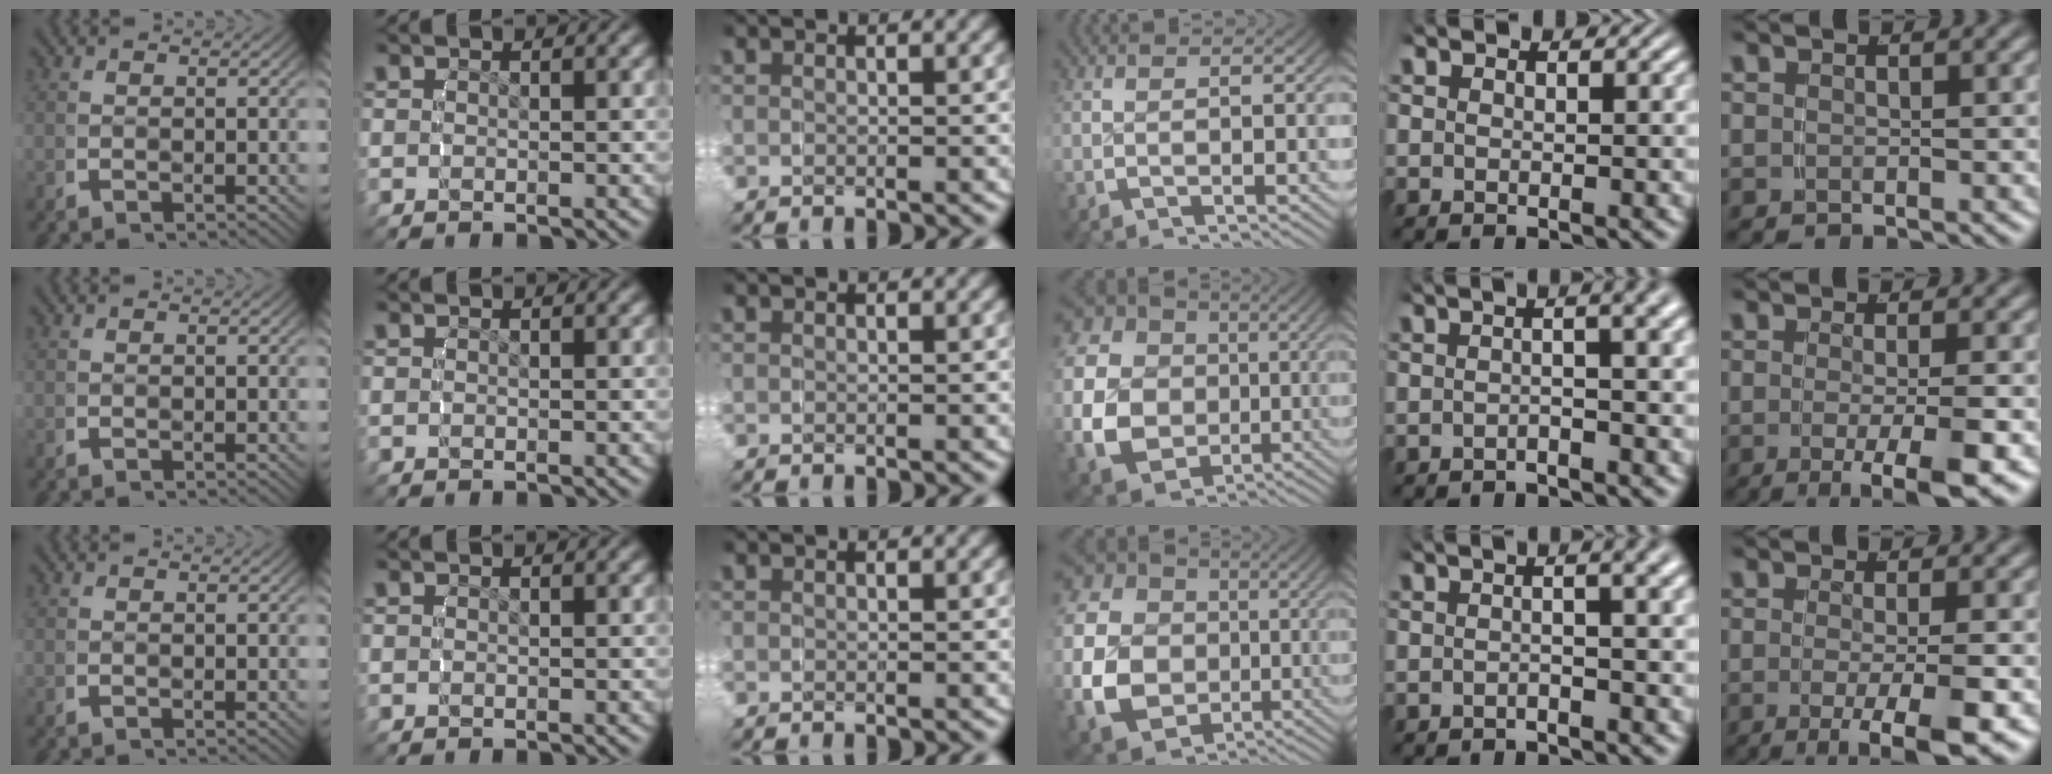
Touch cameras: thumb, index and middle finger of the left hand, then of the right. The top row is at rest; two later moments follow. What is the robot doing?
{"motion": "grasp_and_lifting", "object": "towel"}